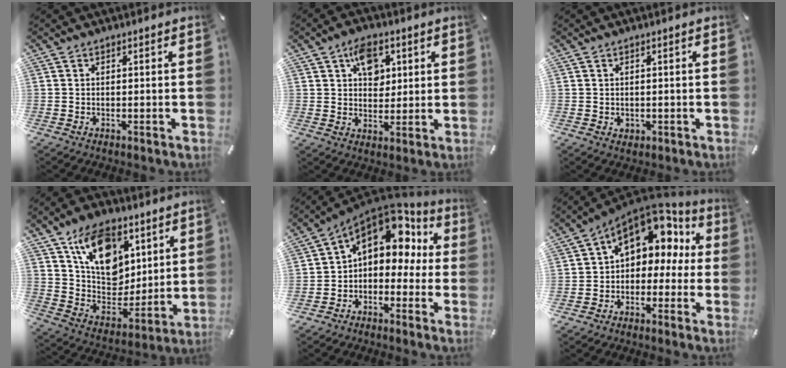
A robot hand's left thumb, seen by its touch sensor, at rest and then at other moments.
{"total": 7.9, "force": [3.3, 5.8, 4.3], "torque": [-0.050, -0.002, 0.054]}
{"total": 1.0, "force": [0.1, 0.9, 0.1], "torque": [-0.004, 0.006, 0.001]}
{"total": 16.3, "force": [8.3, 11.7, 7.7], "torque": [-0.122, -0.039, 0.159]}
{"total": 12.8, "force": [4.6, 8.6, 8.3], "torque": [-0.130, -0.028, 0.075]}
{"total": 13.4, "force": [5.9, 8.8, 8.3], "torque": [-0.122, -0.036, 0.100]}